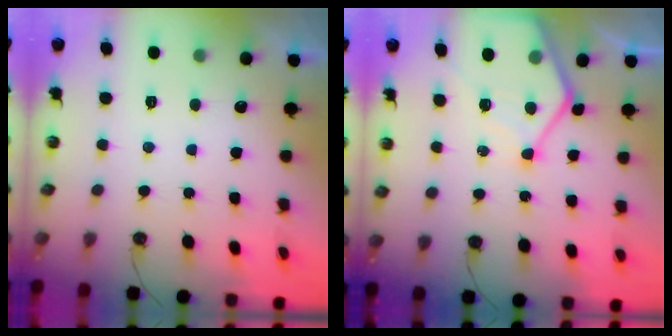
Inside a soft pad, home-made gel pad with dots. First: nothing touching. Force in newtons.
{"total": 11.9, "press": 11.8, "slide": 1.0}